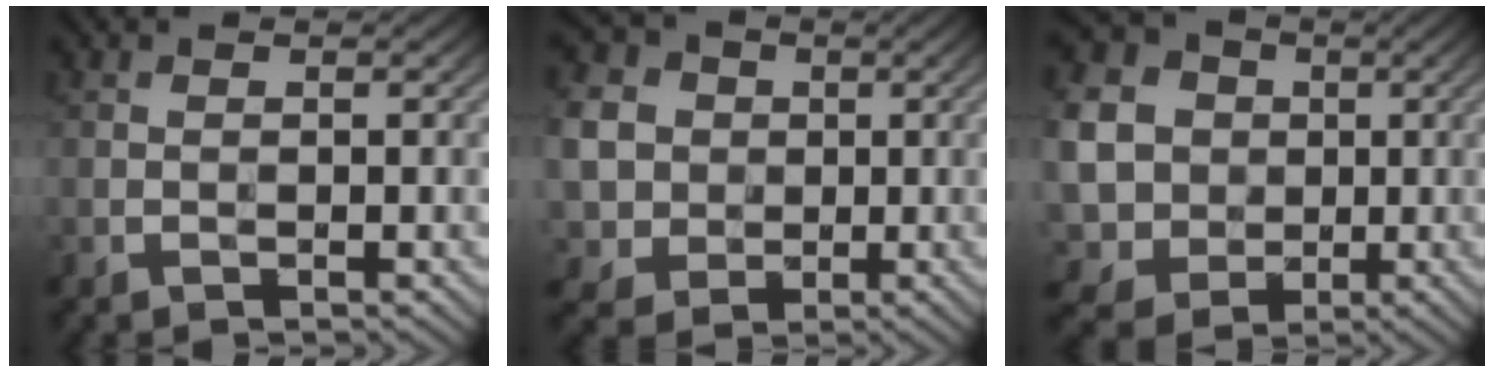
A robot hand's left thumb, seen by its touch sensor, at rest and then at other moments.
{"total": 11.8, "force": [1.4, 10.8, 4.5], "torque": [-0.189, -0.005, 0.013]}
{"total": 15.6, "force": [1.1, 14.5, 5.8], "torque": [-0.245, 0.007, 0.000]}